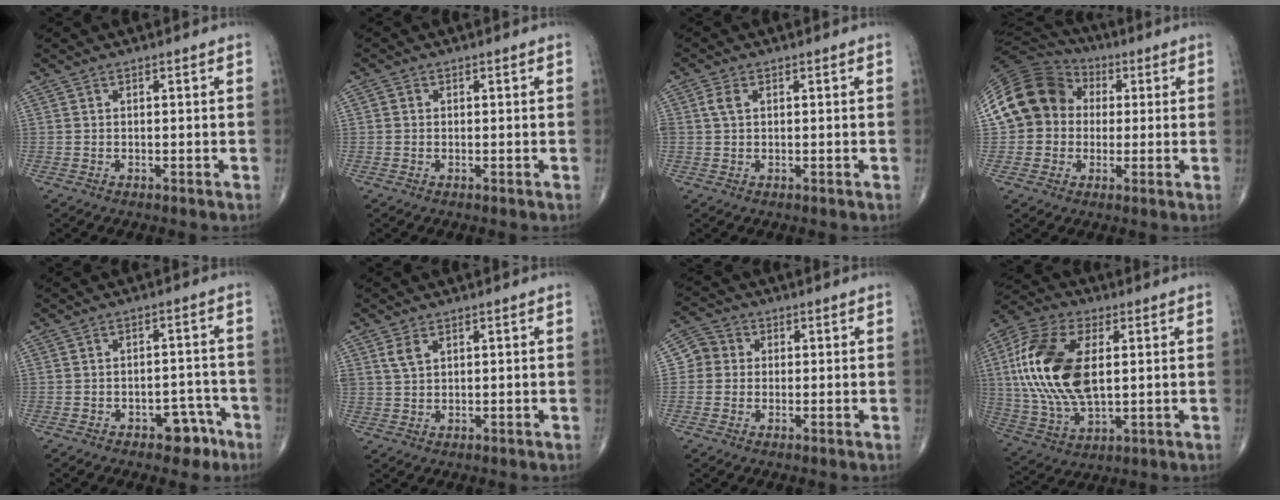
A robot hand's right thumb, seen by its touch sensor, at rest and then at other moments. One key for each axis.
{"total": 0.9, "fx": 0.1, "fy": 0.9, "fz": 0.3, "tx": -0.001, "ty": 0.001, "tz": -0.001}
{"total": 2.4, "fx": 0.7, "fy": 1.4, "fz": 1.8, "tx": -0.043, "ty": 0.008, "tz": 0.016}
{"total": 15.4, "fx": 2.0, "fy": 13.3, "fz": 7.6, "tx": -0.134, "ty": 0.033, "tz": 0.031}
{"total": 5.4, "fx": -3.2, "fy": 3.2, "fz": 2.8, "tx": -0.013, "ty": 0.035, "tz": -0.040}
{"total": 3.0, "fx": 1.6, "fy": 1.8, "fz": 1.9, "tx": -0.037, "ty": -0.002, "tz": 0.039}
{"total": 4.7, "fx": 0.2, "fy": 4.6, "fz": 1.2, "tx": 0.002, "ty": 0.008, "tz": -0.007}
{"total": 20.7, "fx": 3.1, "fy": 11.0, "fz": 17.2, "tx": -0.360, "ty": -0.004, "tz": 0.055}